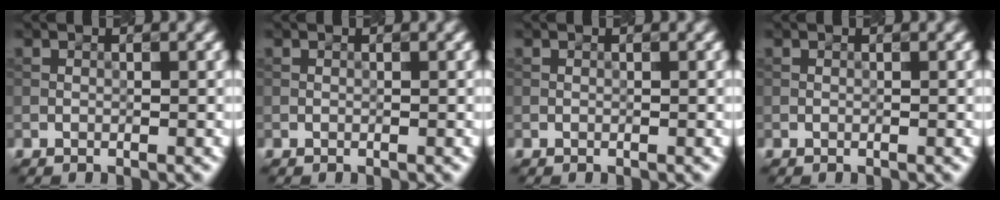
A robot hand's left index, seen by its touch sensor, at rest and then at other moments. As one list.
[{"total": 0.0}, {"total": 0.0}, {"total": 0.0}]